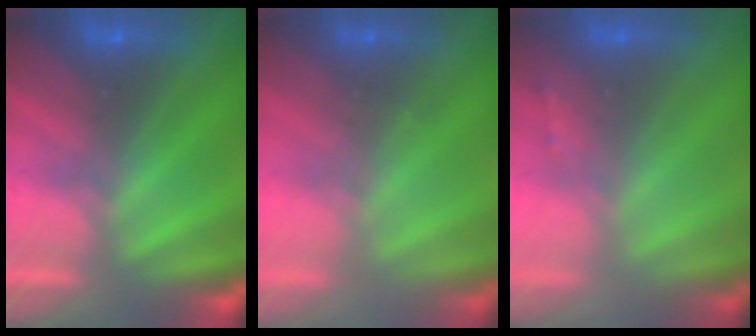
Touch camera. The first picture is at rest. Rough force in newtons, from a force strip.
{"total": 2.3}
{"total": 1.4}